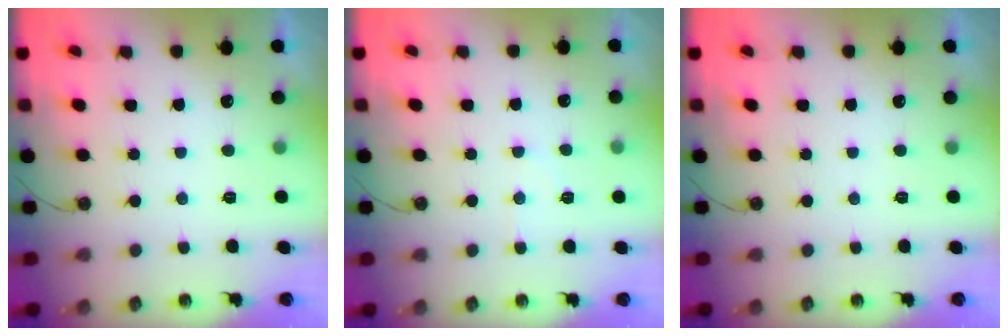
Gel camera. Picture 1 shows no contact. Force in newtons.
{"total": 5.3, "press": 5.3, "slide": 0.7}
{"total": 0.0}